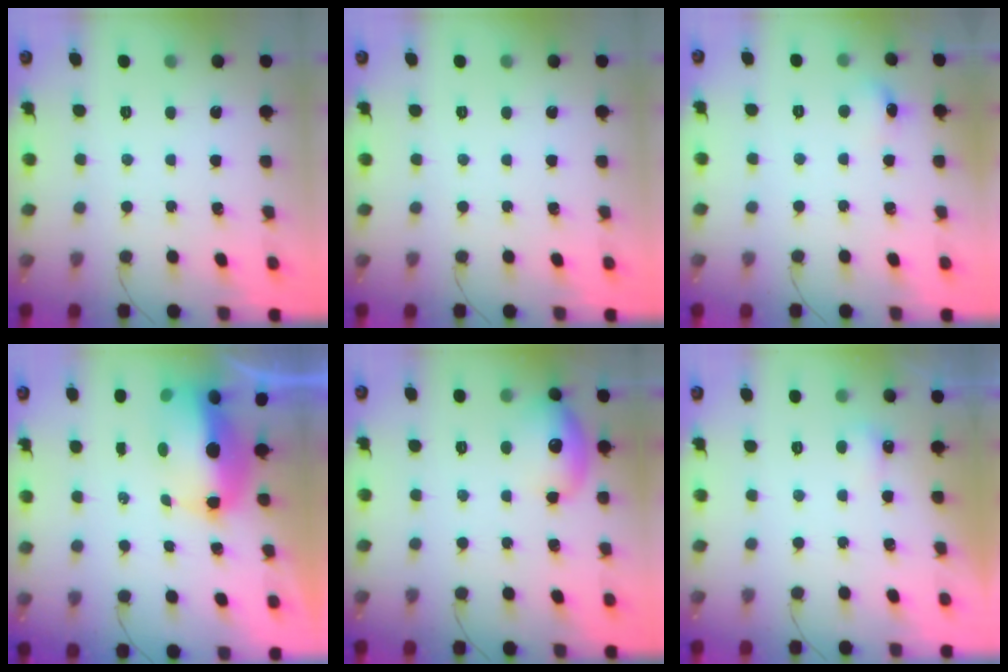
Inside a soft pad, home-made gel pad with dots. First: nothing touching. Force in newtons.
{"total": 0.0}
{"total": 6.2, "press": 6.0, "slide": 1.7}
{"total": 10.2, "press": 10.0, "slide": 2.2}
{"total": 11.6, "press": 11.4, "slide": 2.0}
{"total": 3.1, "press": 3.0, "slide": 0.7}